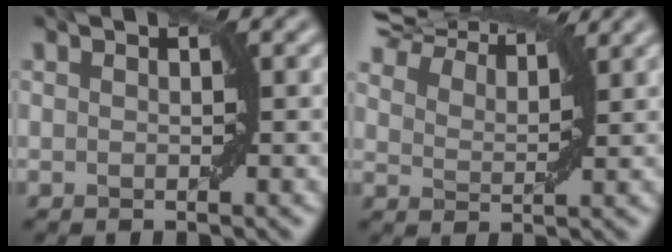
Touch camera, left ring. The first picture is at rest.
{"total": 9.9, "force": [8.8, 2.3, 3.8], "torque": [-0.090, 0.018, 0.125]}